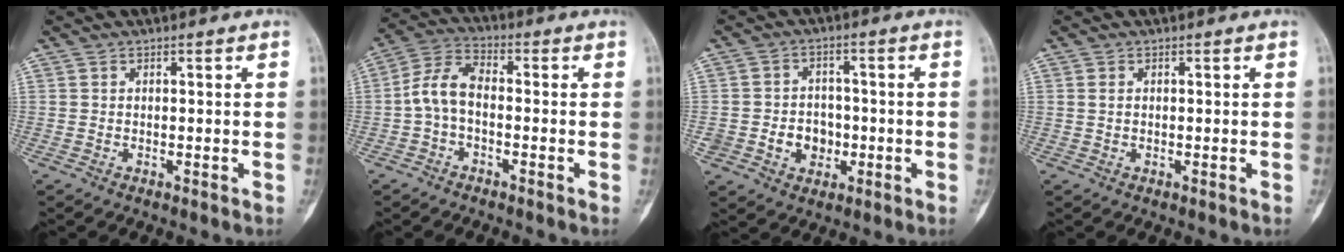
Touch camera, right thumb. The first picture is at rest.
{"total": 7.1, "force": [-1.2, 3.9, 5.8], "torque": [-0.116, 0.027, -0.037]}
{"total": 6.7, "force": [-1.5, 5.7, 3.3], "torque": [-0.018, 0.016, -0.020]}
{"total": 1.1, "force": [0.3, 0.7, 0.7], "torque": [-0.012, 0.000, 0.010]}